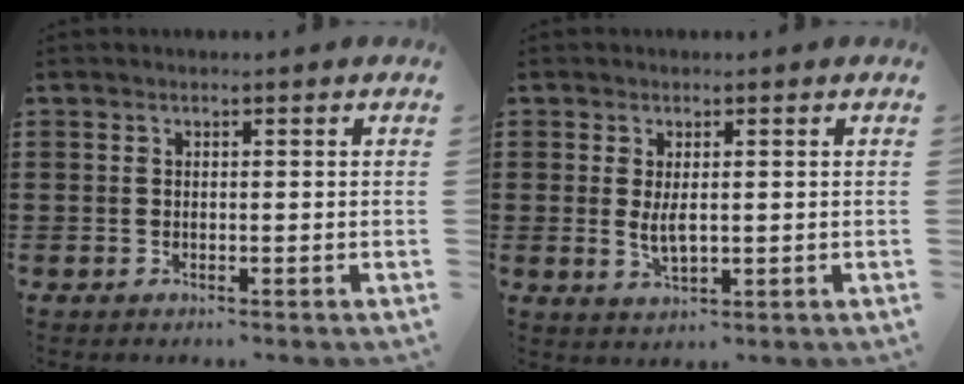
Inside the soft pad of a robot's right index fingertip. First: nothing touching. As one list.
[{"total": 3.0, "force": [0.3, 1.2, 2.8], "torque": [-0.060, 0.001, 0.002]}]